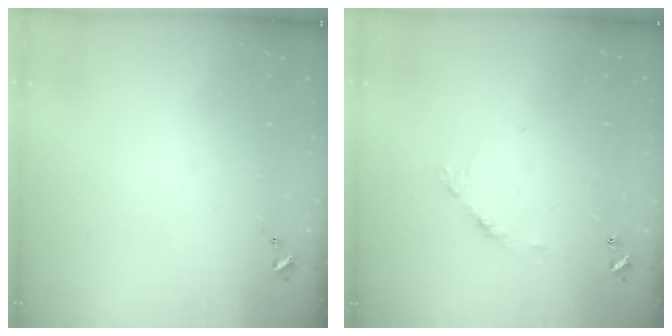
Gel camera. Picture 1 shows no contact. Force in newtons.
{"total": 6.5, "press": 6.5, "slide": 0.4}